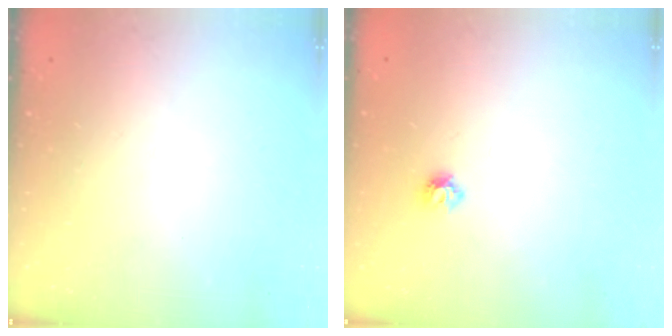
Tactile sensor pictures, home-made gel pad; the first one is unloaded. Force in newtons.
{"total": 4.9, "press": 4.8, "slide": 0.9}